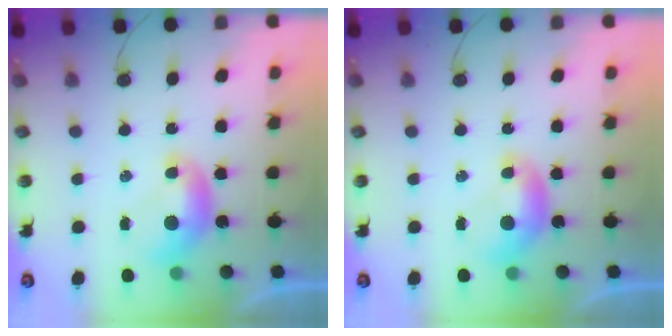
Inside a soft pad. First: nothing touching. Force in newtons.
{"total": 0.0}